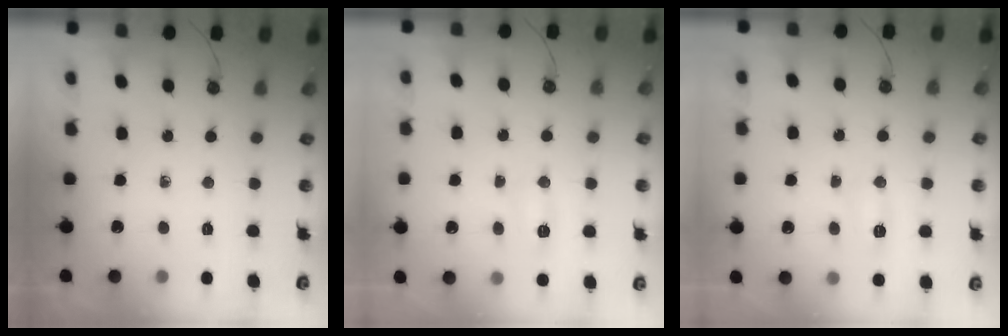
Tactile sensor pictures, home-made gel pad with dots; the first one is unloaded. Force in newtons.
{"total": 6.5, "press": 6.5, "slide": 0.7}
{"total": 6.5, "press": 6.5, "slide": 0.7}